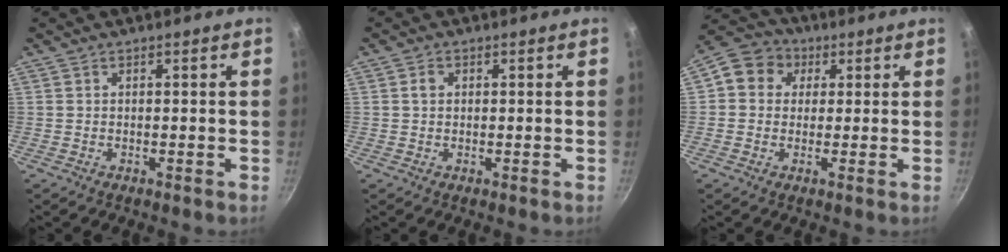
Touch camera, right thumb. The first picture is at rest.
{"total": 1.6, "force": [0.3, 1.3, 0.8], "torque": [-0.010, 0.004, 0.005]}
{"total": 8.1, "force": [1.9, 7.1, 3.2], "torque": [-0.029, 0.011, 0.011]}